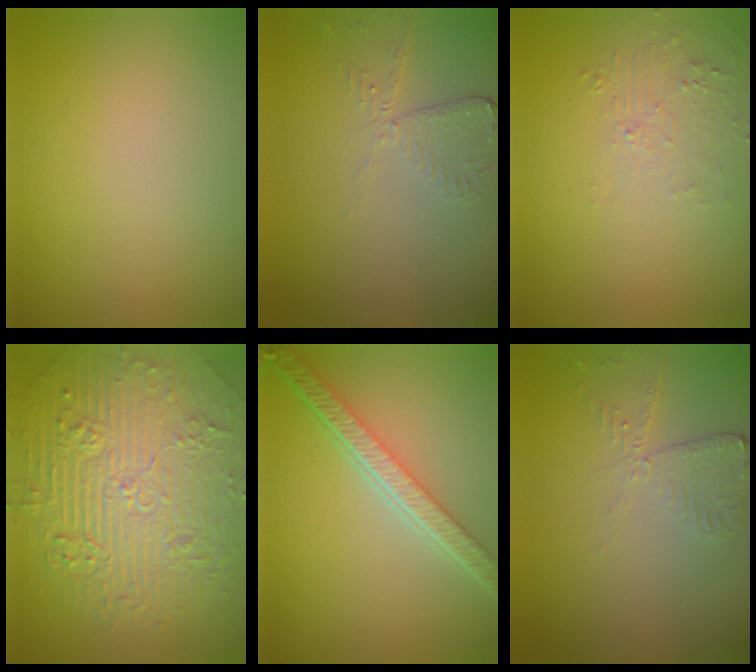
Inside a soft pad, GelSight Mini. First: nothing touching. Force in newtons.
{"total": 2.0, "press": 2.0, "slide": 0.3}
{"total": 1.6, "press": 0.4, "slide": 1.6}
{"total": 11.2, "press": 7.3, "slide": 8.4}
{"total": 5.5, "press": 4.2, "slide": 3.5}
{"total": 2.4, "press": 2.4, "slide": 0.2}